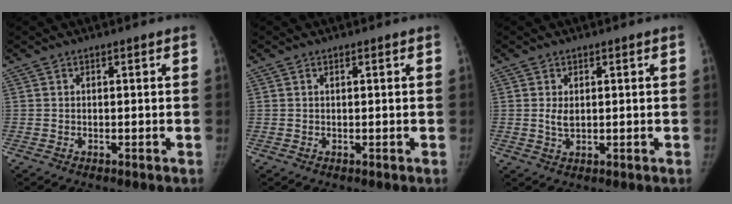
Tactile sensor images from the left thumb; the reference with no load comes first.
{"total": 0.0}
{"total": 2.3, "force": [0.4, 1.4, 1.8], "torque": [-0.029, -0.005, 0.011]}